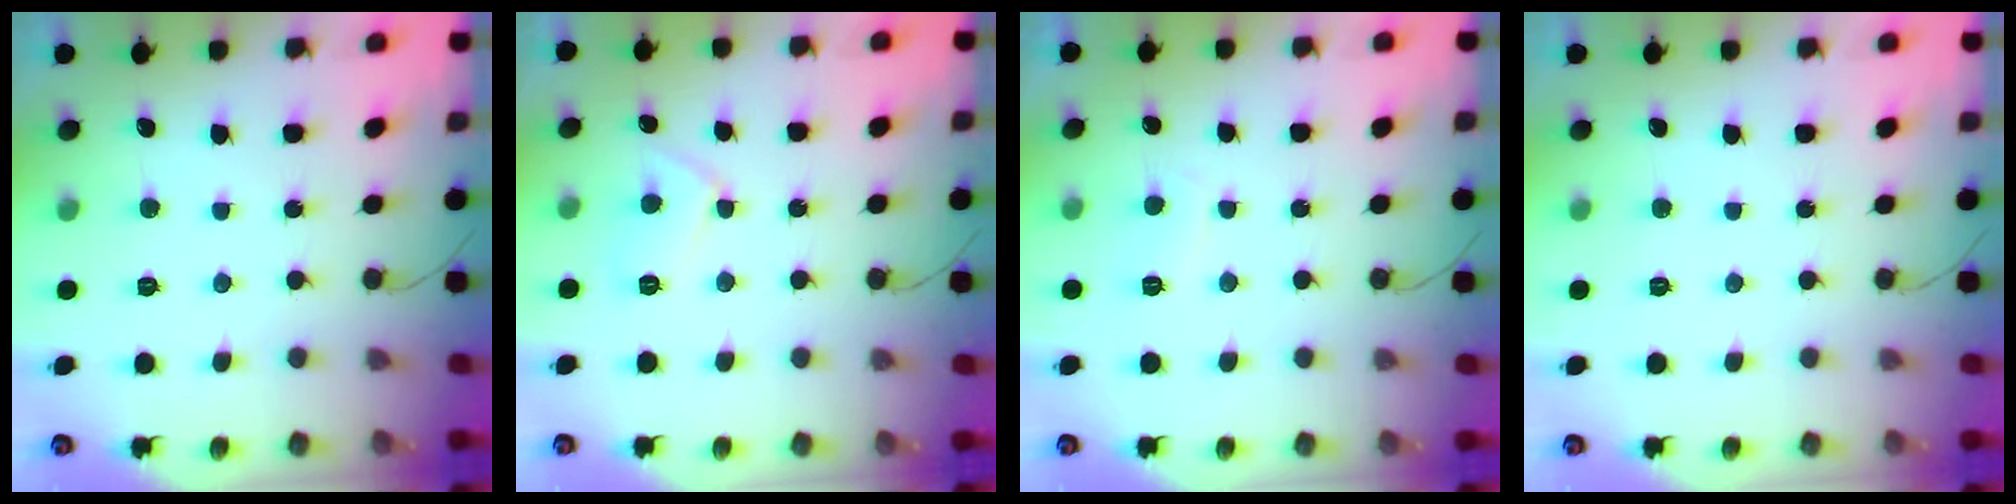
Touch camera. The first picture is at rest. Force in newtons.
{"total": 6.5, "press": 6.4, "slide": 0.6}
{"total": 2.7, "press": 2.6, "slide": 0.8}
{"total": 0.0}